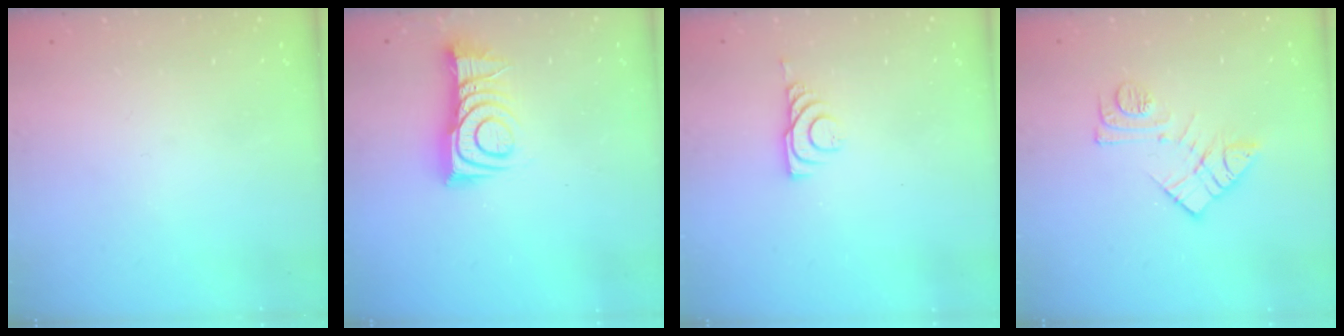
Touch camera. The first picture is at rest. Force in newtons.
{"total": 11.2, "press": 11.2, "slide": 0.5}
{"total": 5.8, "press": 5.7, "slide": 0.8}
{"total": 11.3, "press": 11.3, "slide": 0.4}